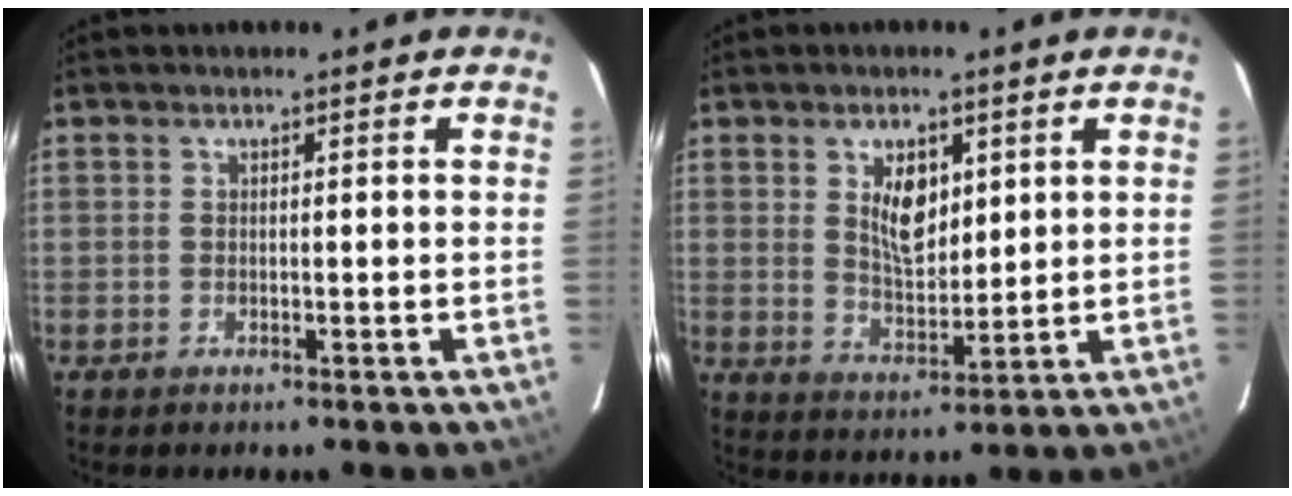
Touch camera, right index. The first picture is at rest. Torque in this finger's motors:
{"motor_torque": [0.77, 0.32, 0.17, 0.10]}